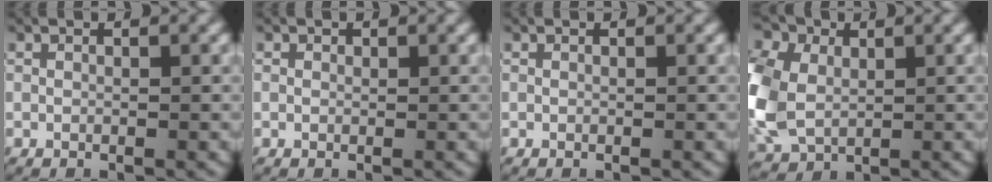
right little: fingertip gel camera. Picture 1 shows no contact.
{"total": 0.0}
{"total": 0.0}
{"total": 7.6, "force": [0.2, 6.5, 3.9], "torque": [-0.118, -0.018, 0.015]}